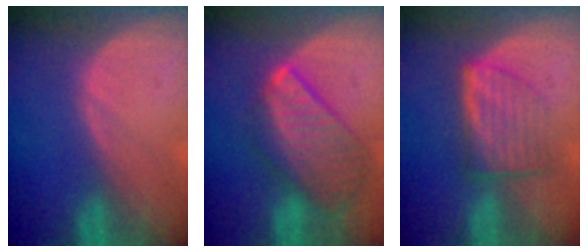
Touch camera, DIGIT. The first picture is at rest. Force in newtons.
{"total": 9.8, "press": 8.5, "slide": 4.8}
{"total": 6.3, "press": 6.0, "slide": 1.7}